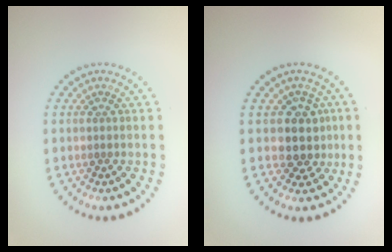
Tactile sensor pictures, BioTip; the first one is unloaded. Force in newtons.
{"total": 3.2, "press": 2.7, "slide": 1.6}